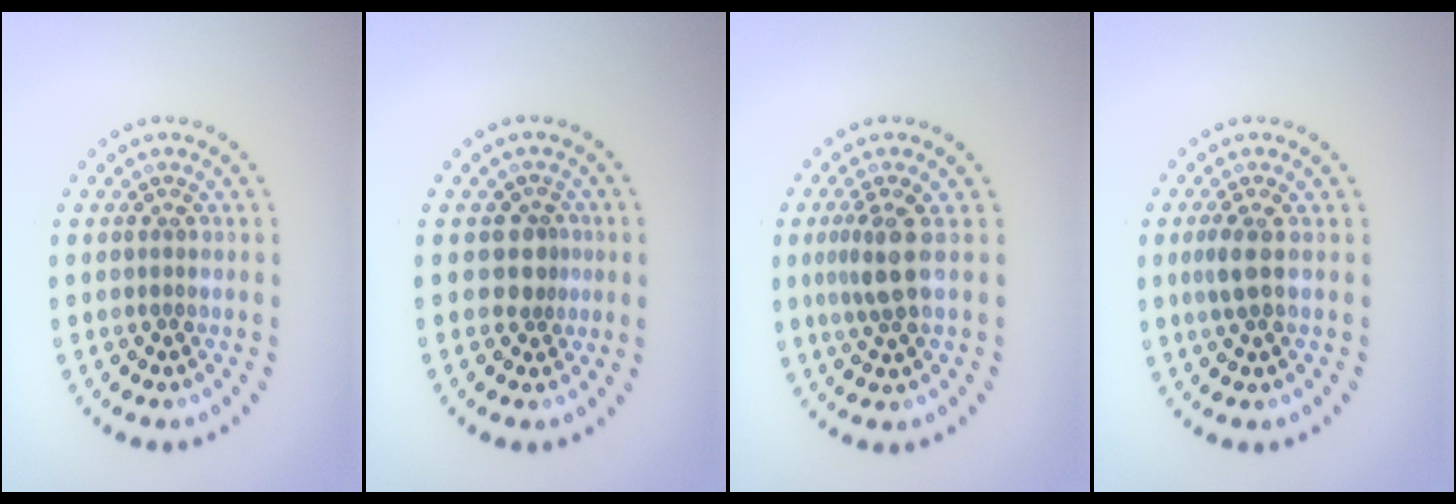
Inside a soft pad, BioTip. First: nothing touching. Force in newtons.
{"total": 1.9, "press": 1.5, "slide": 1.2}
{"total": 2.7, "press": 2.1, "slide": 1.7}
{"total": 1.6, "press": 1.4, "slide": 0.9}